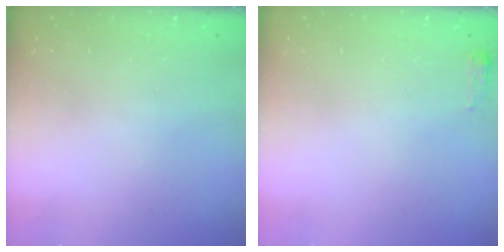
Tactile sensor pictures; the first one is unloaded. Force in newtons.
{"total": 2.8, "press": 2.6, "slide": 1.1}